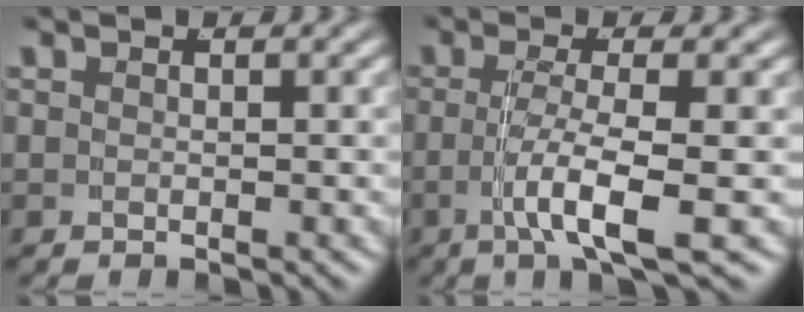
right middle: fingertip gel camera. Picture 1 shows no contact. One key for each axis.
{"total": 4.7, "fx": -1.7, "fy": 0.2, "fz": 4.3, "tx": -0.081, "ty": -0.016, "tz": -0.022}